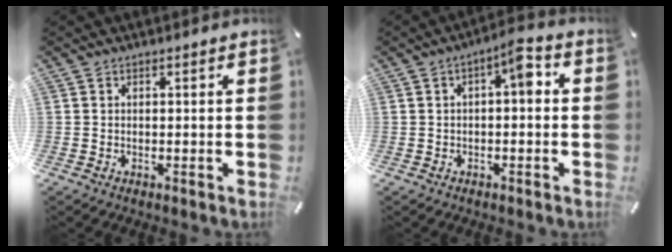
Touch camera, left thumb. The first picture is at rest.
{"total": 6.0, "force": [0.3, 2.5, 5.4], "torque": [-0.077, 0.007, -0.004]}